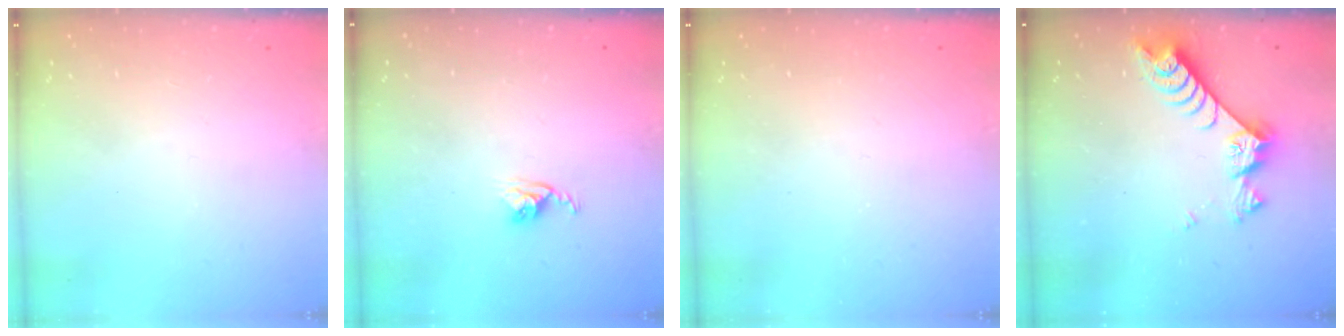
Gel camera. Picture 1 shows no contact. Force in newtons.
{"total": 3.9, "press": 3.9, "slide": 0.2}
{"total": 0.0}
{"total": 7.6, "press": 7.5, "slide": 1.0}